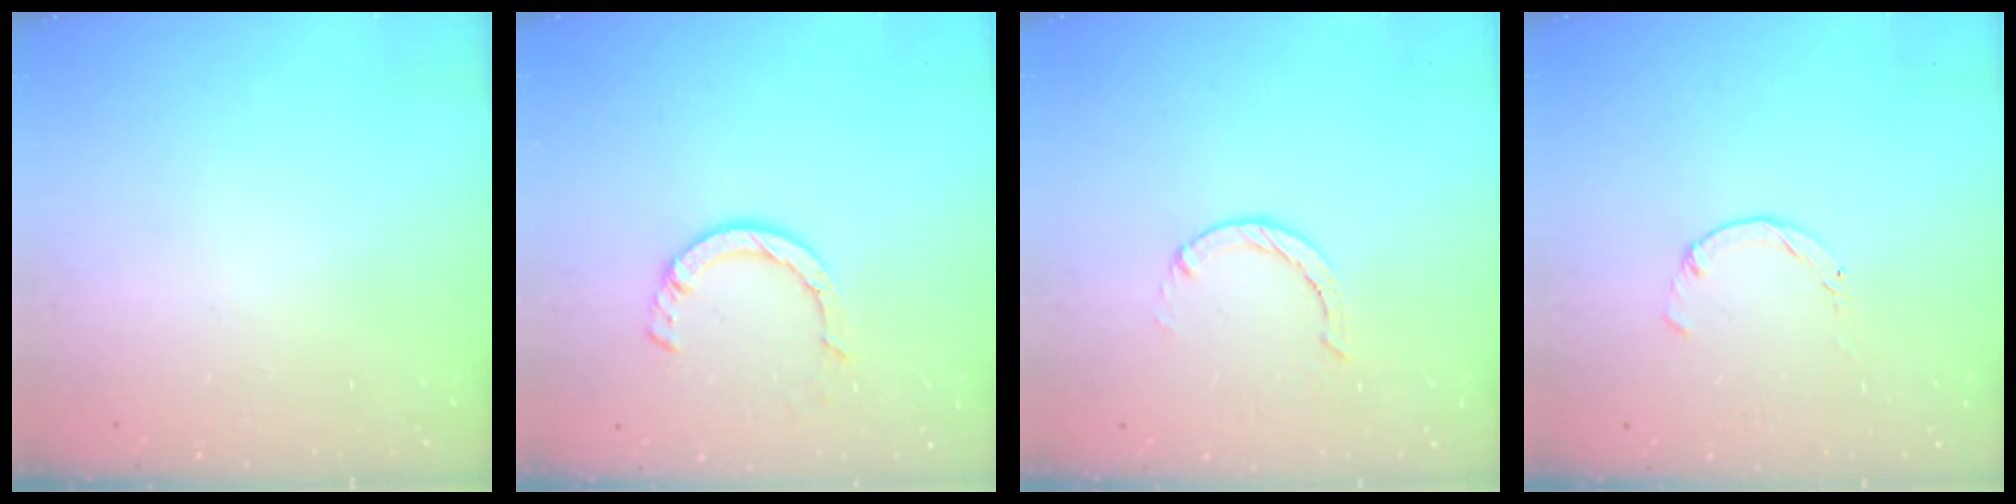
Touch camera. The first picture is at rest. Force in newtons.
{"total": 6.7, "press": 6.7, "slide": 0.9}
{"total": 0.0}
{"total": 0.0}